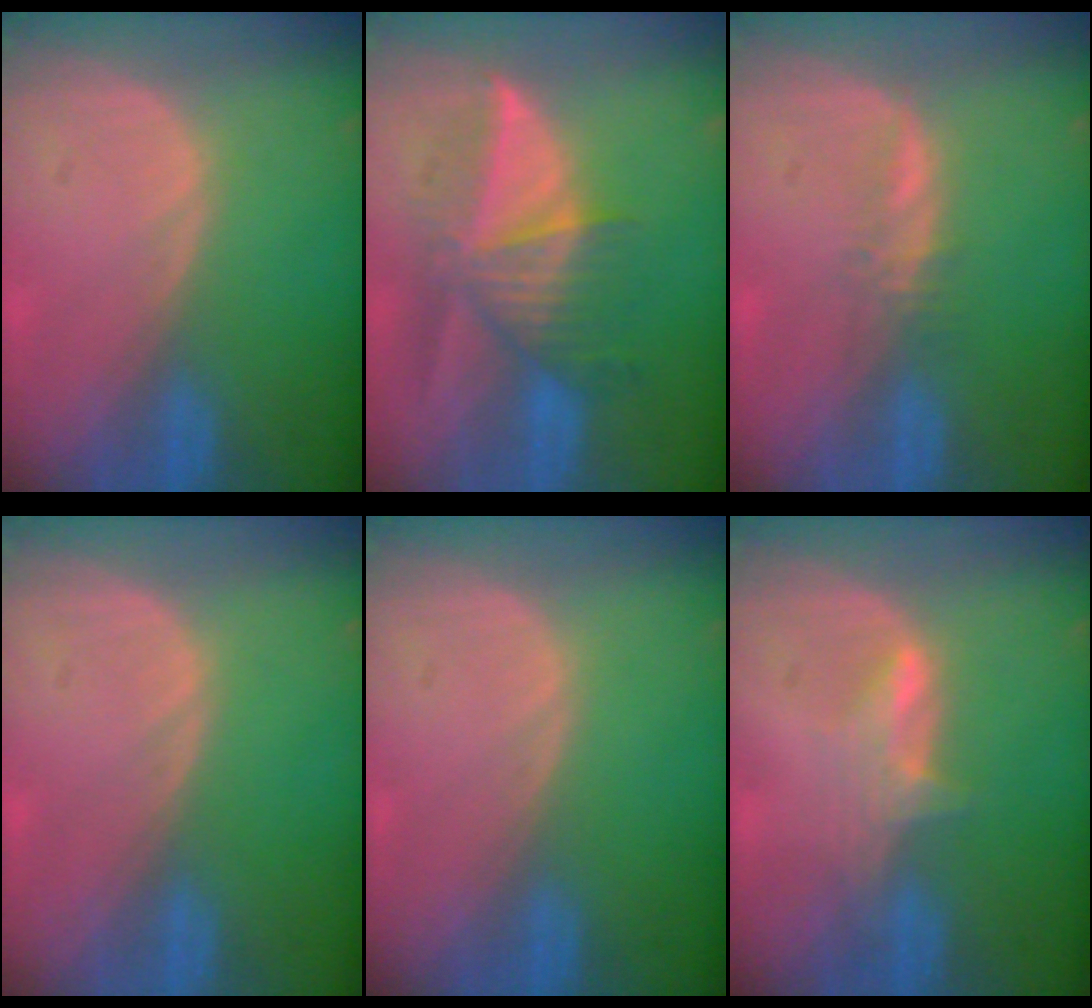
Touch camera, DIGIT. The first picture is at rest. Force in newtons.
{"total": 7.7, "press": 7.5, "slide": 1.8}
{"total": 1.6, "press": 1.5, "slide": 0.5}
{"total": 0.0}
{"total": 0.0}
{"total": 2.9, "press": 2.9, "slide": 0.4}